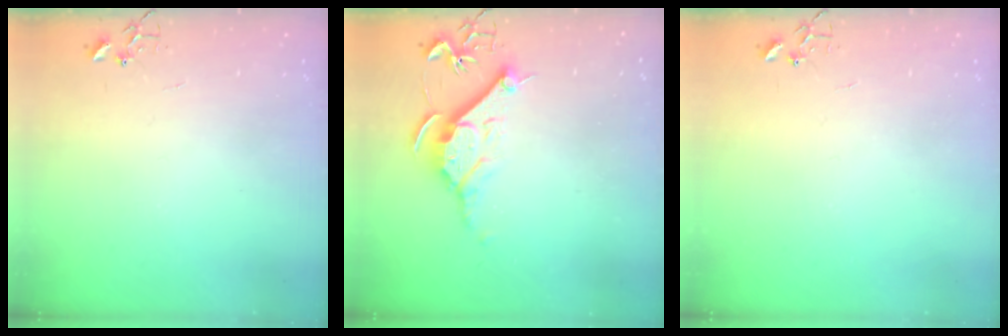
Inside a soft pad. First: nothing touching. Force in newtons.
{"total": 11.4, "press": 11.4, "slide": 0.8}
{"total": 0.0}